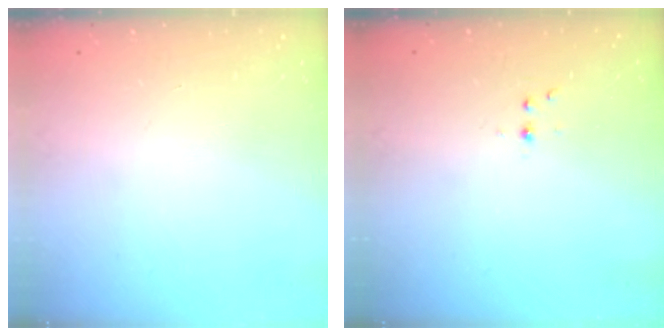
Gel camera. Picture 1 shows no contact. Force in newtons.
{"total": 3.0, "press": 2.6, "slide": 1.5}